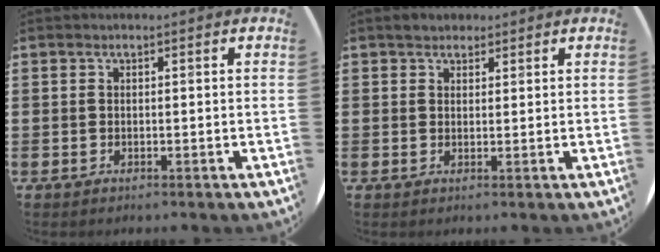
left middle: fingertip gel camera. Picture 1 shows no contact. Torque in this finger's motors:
{"motor_torque": [0.21, -0.19, 0.03, 0.03]}